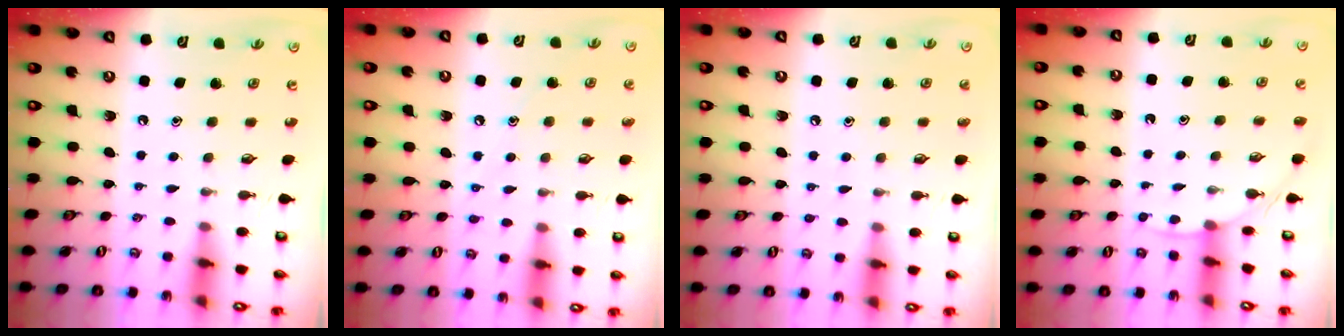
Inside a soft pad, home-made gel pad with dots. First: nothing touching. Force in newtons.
{"total": 5.9, "press": 5.9, "slide": 0.5}
{"total": 3.5, "press": 3.5, "slide": 0.3}
{"total": 3.1, "press": 3.1, "slide": 0.4}